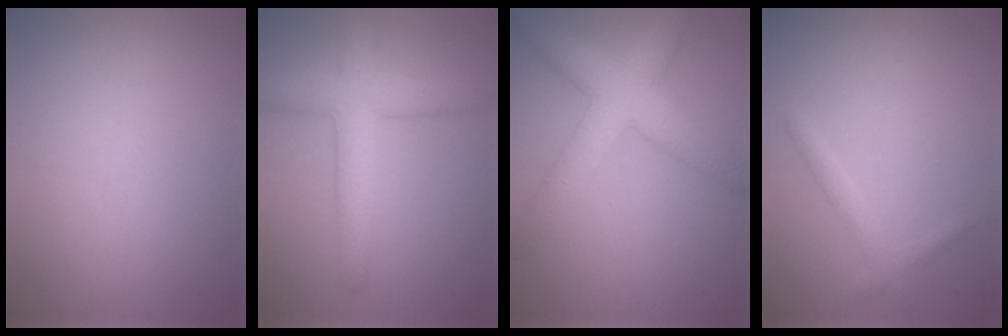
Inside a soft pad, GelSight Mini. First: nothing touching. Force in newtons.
{"total": 5.2, "press": 5.2, "slide": 0.1}
{"total": 6.0, "press": 6.0, "slide": 0.2}
{"total": 1.5, "press": 1.4, "slide": 0.1}